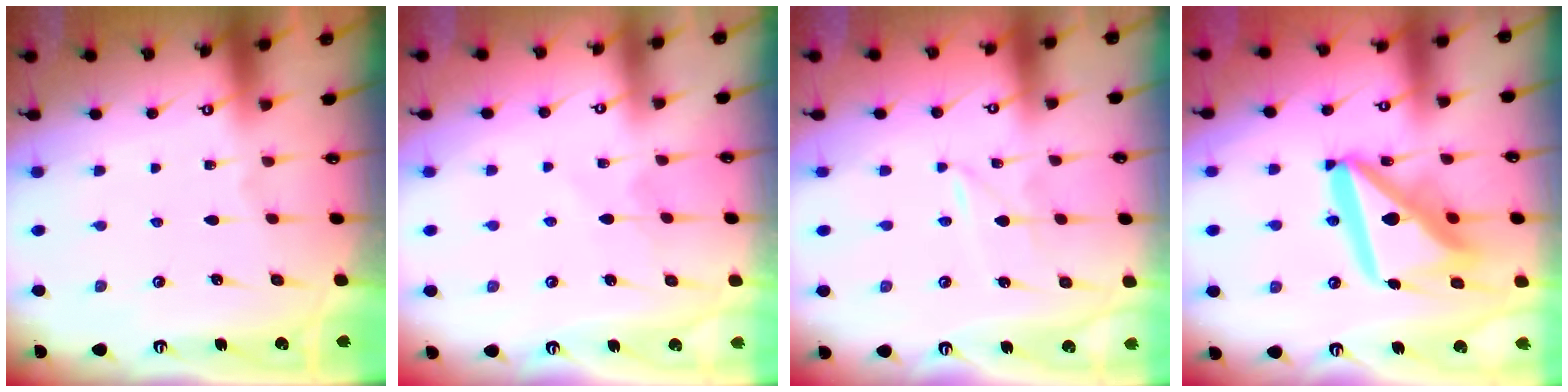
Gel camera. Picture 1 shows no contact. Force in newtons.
{"total": 4.2, "press": 4.2, "slide": 0.5}
{"total": 1.6, "press": 1.6, "slide": 0.2}
{"total": 19.1, "press": 19.0, "slide": 2.2}